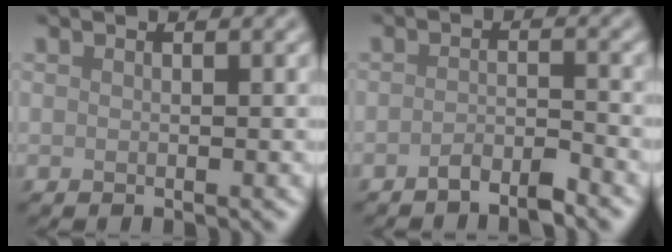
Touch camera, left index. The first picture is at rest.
{"total": 2.2, "force": [-1.8, 0.5, 1.2], "torque": [-0.019, 0.004, -0.036]}